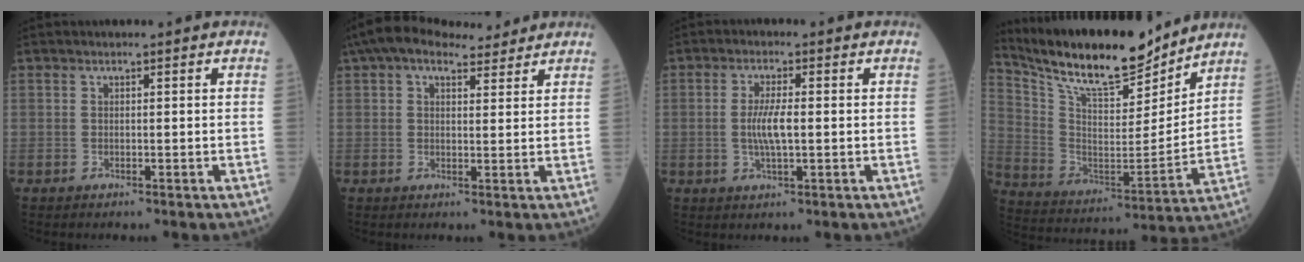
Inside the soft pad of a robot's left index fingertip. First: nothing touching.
{"total": 9.7, "force": [7.7, 3.7, 4.7], "torque": [-0.084, 0.046, 0.120]}
{"total": 4.6, "force": [-0.2, 0.8, 4.5], "torque": [-0.098, -0.004, -0.005]}
{"total": 19.2, "force": [16.8, 3.3, 8.6], "torque": [-0.170, -0.008, 0.295]}